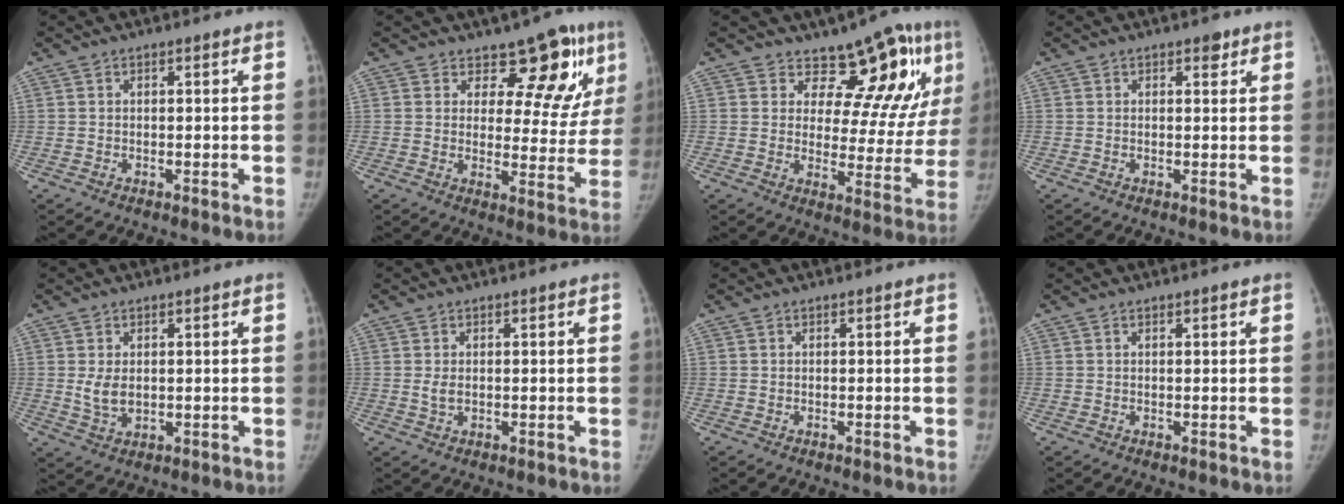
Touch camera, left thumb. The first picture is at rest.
{"total": 12.6, "force": [7.8, 6.9, 7.1], "torque": [-0.029, -0.044, 0.097]}
{"total": 15.3, "force": [9.3, 7.4, 9.6], "torque": [-0.064, -0.062, 0.119]}
{"total": 1.7, "force": [1.1, 0.9, 0.9], "torque": [-0.001, -0.004, 0.012]}
{"total": 4.4, "force": [0.6, 2.7, 3.3], "torque": [-0.058, -0.010, 0.019]}
{"total": 1.9, "force": [0.3, 1.1, 1.6], "torque": [-0.032, -0.002, 0.008]}
{"total": 0.0}
{"total": 0.6, "force": [0.4, 0.1, 0.4], "torque": [-0.007, -0.001, 0.007]}